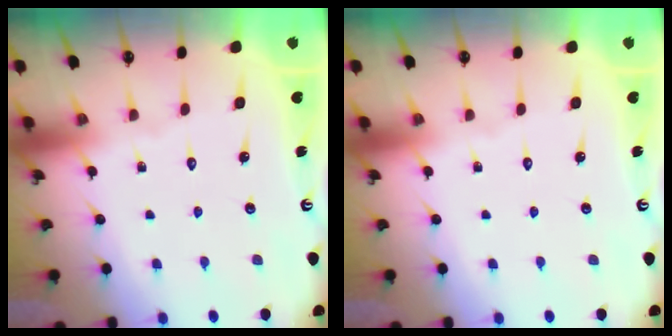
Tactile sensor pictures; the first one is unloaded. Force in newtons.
{"total": 0.0}